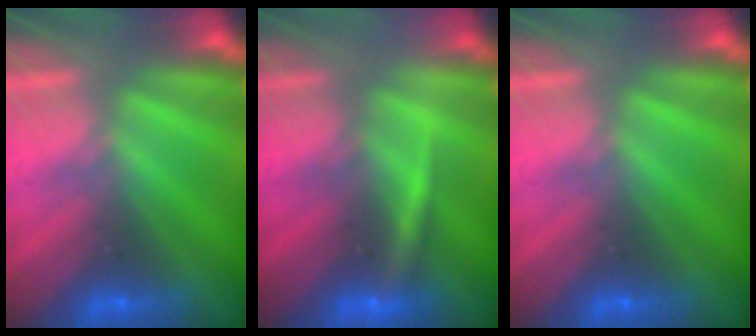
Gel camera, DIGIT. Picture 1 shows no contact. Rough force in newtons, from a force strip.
{"total": 2.9}
{"total": 0.0}